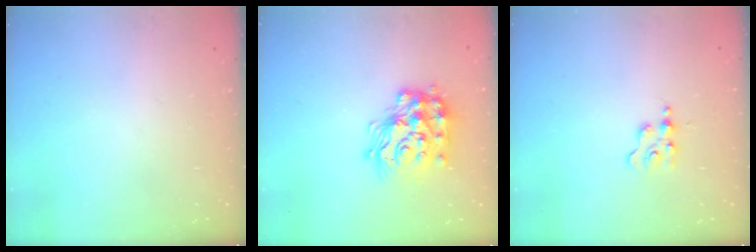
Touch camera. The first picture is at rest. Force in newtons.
{"total": 20.3, "press": 20.3, "slide": 1.4}
{"total": 1.9, "press": 1.9, "slide": 0.2}